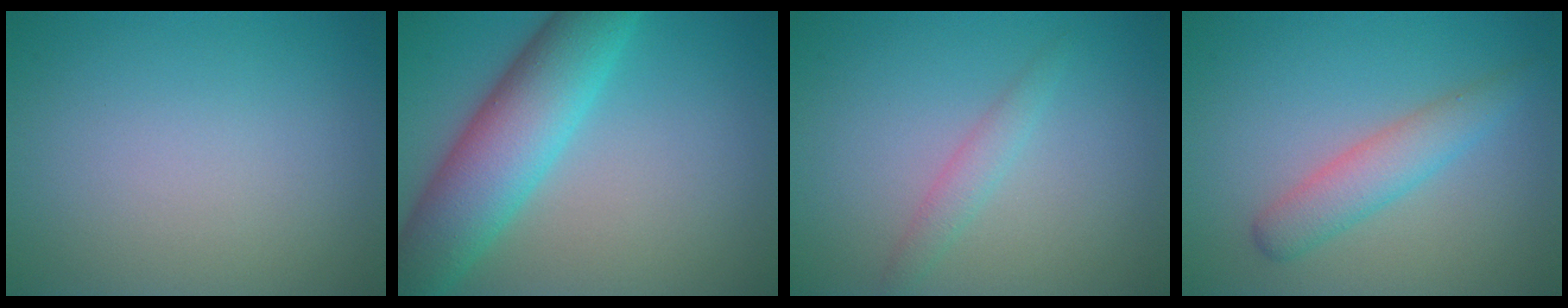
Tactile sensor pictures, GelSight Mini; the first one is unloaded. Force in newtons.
{"total": 8.5, "press": 8.5, "slide": 0.1}
{"total": 1.5, "press": 1.5, "slide": 0.0}
{"total": 3.1, "press": 3.1, "slide": 0.0}